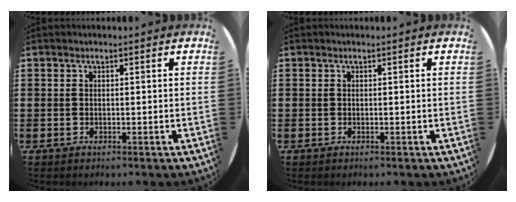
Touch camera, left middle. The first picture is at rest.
{"total": 0.0}